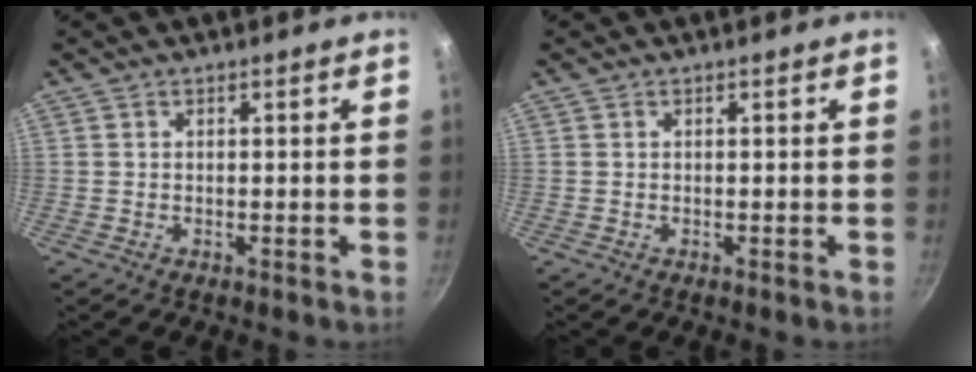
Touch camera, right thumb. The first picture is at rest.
{"total": 0.0}